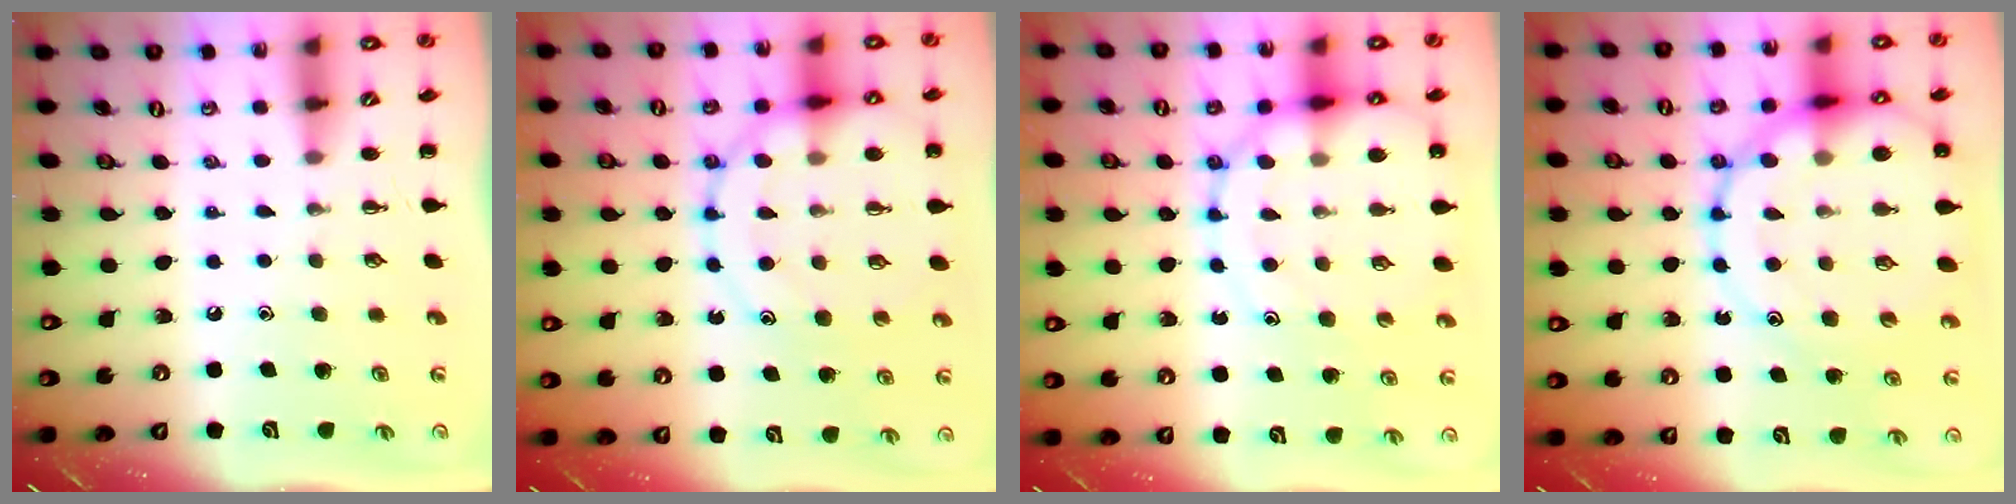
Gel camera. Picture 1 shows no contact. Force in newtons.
{"total": 16.6, "press": 16.4, "slide": 2.7}
{"total": 13.9, "press": 13.6, "slide": 2.8}
{"total": 22.0, "press": 21.6, "slide": 4.0}